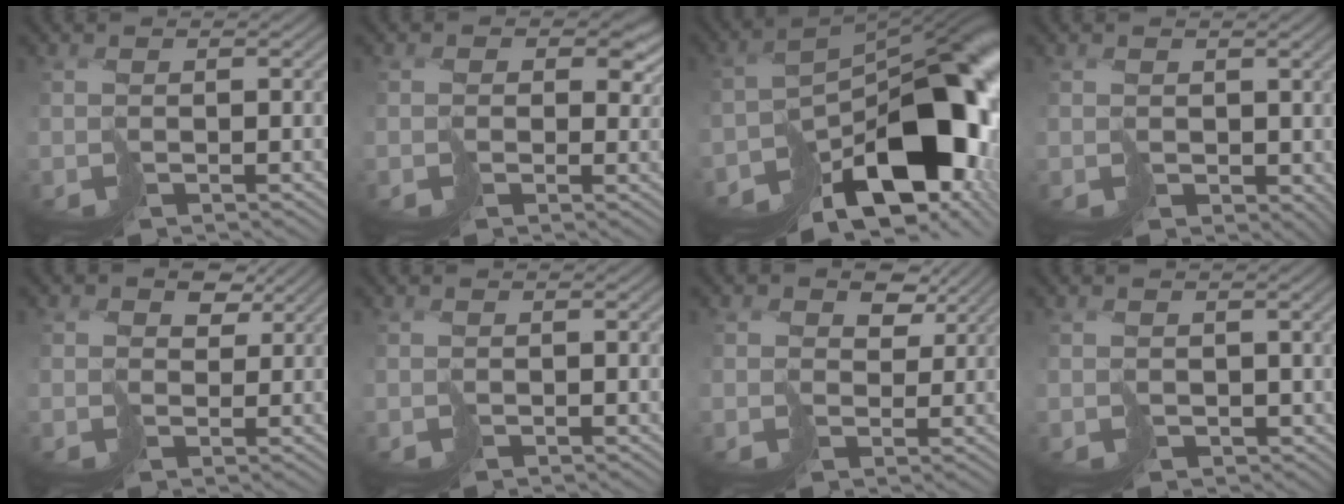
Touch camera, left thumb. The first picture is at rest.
{"total": 4.0, "force": [1.2, 3.4, 1.7], "torque": [-0.027, -0.010, 0.020]}
{"total": 17.3, "force": [-8.7, 8.5, 12.3], "torque": [-0.154, -0.040, -0.113]}
{"total": 2.3, "force": [0.9, 1.9, 0.8], "torque": [-0.020, -0.009, 0.023]}
{"total": 3.0, "force": [1.9, 2.1, 0.8], "torque": [-0.015, 0.000, 0.041]}
{"total": 0.0}
{"total": 3.4, "force": [2.4, 2.3, 0.9], "torque": [-0.018, -0.002, 0.051]}
{"total": 2.1, "force": [0.4, 2.0, 0.6], "torque": [-0.014, -0.010, 0.010]}